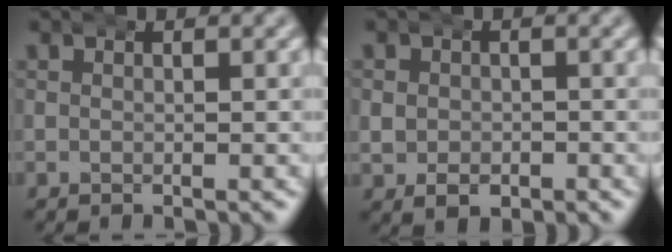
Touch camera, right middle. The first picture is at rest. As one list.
[{"total": 3.5, "force": [-1.1, 2.8, 1.8], "torque": [-0.035, -0.013, -0.013]}]